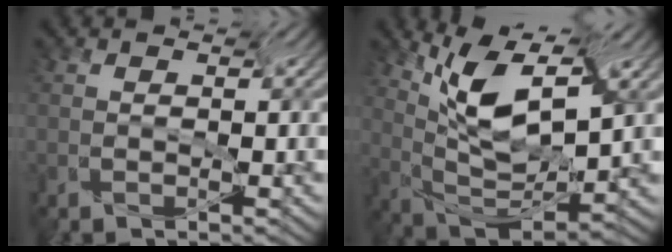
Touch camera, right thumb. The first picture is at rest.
{"total": 7.8, "force": [3.0, 2.7, 6.7], "torque": [-0.142, 0.010, 0.071]}